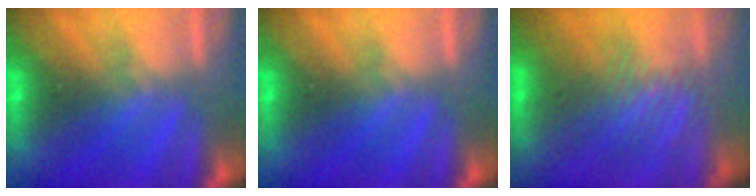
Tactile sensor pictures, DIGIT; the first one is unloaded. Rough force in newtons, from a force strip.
{"total": 0.0}
{"total": 2.9}